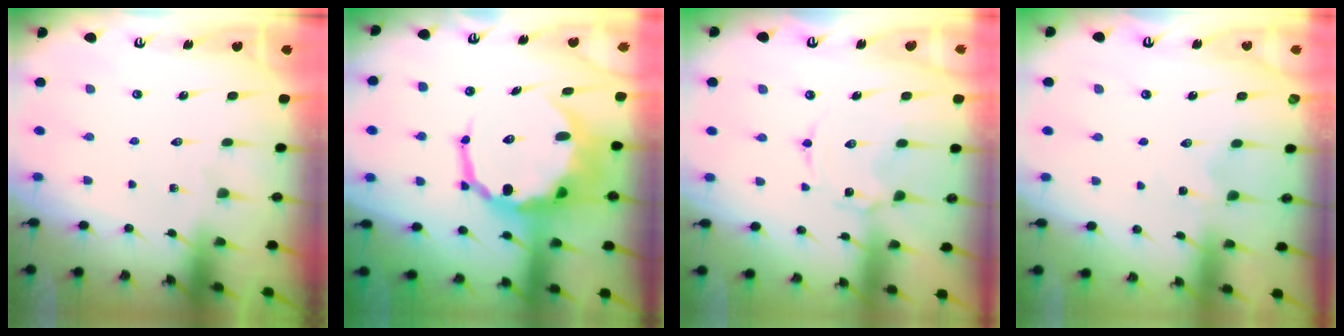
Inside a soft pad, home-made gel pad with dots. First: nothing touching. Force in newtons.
{"total": 15.0, "press": 14.5, "slide": 3.6}
{"total": 2.2, "press": 2.2, "slide": 0.3}
{"total": 0.0}